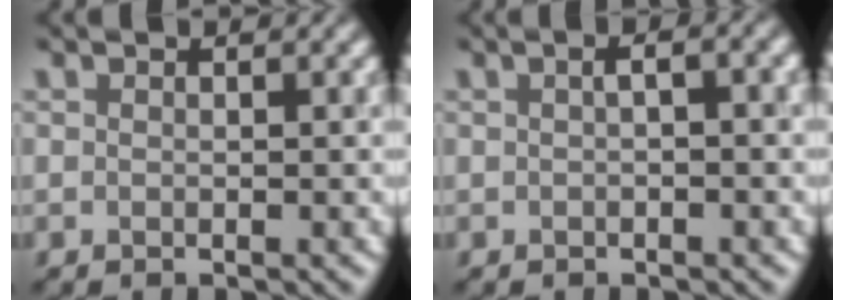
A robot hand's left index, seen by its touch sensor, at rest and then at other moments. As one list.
[{"total": 3.7, "force": [0.7, 1.6, 3.3], "torque": [-0.026, 0.018, -0.005]}]